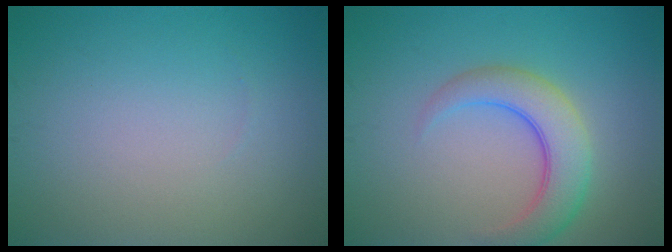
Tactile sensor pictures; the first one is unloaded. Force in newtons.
{"total": 4.8, "press": 4.8, "slide": 0.3}